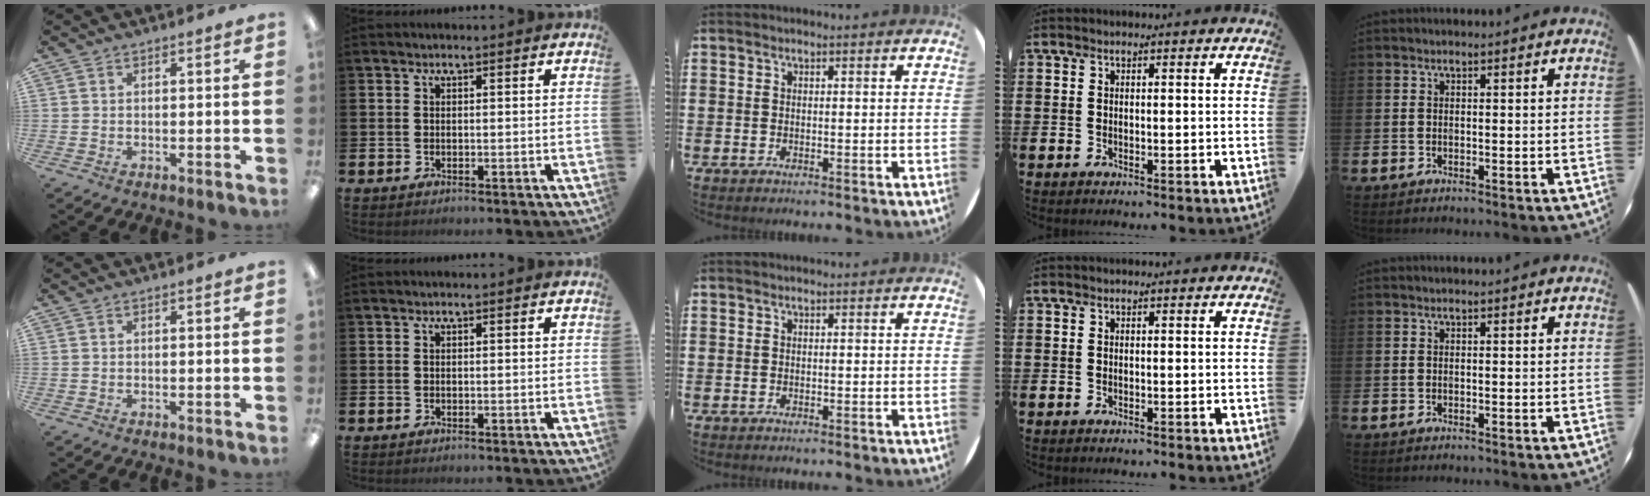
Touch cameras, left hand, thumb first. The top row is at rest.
{}